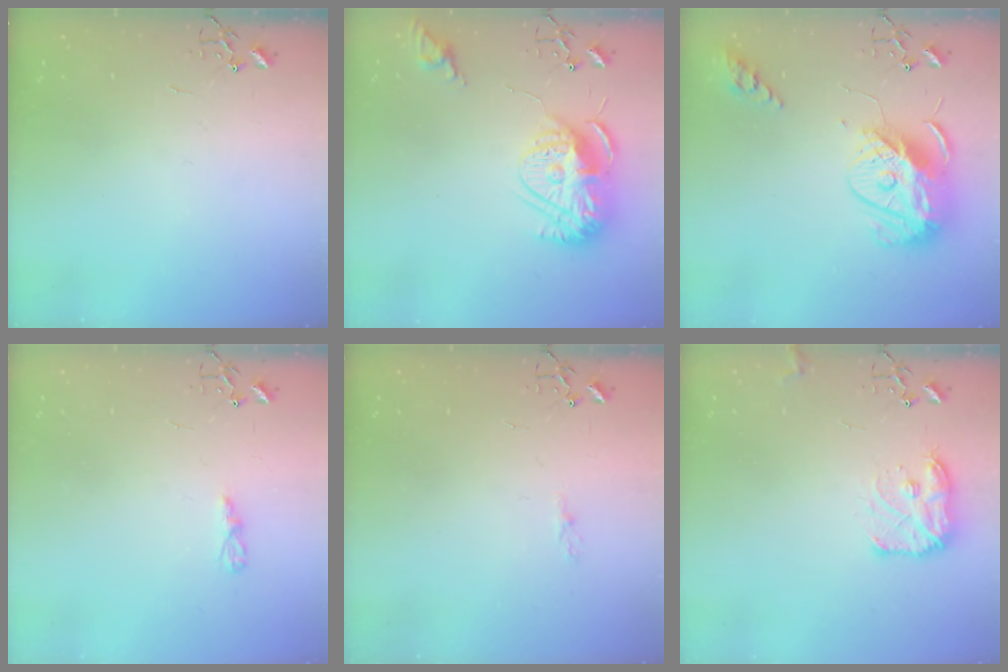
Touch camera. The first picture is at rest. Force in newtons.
{"total": 15.2, "press": 15.2, "slide": 1.4}
{"total": 16.5, "press": 16.4, "slide": 1.3}
{"total": 3.5, "press": 3.5, "slide": 0.4}
{"total": 3.3, "press": 3.3, "slide": 0.4}
{"total": 11.8, "press": 11.8, "slide": 0.6}